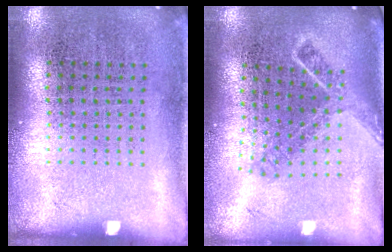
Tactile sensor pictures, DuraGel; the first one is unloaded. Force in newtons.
{"total": 1.8, "press": 1.3, "slide": 1.2}